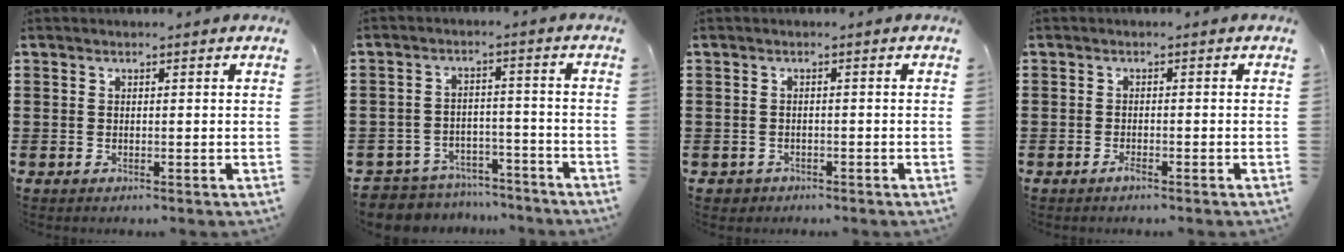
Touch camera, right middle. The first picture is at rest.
{"total": 5.5, "force": [-5.5, 1.0, 0.0], "torque": [-0.015, 0.009, -0.115]}
{"total": 1.0, "force": [-0.9, 0.5, -0.1], "torque": [-0.002, 0.001, -0.020]}
{"total": 2.2, "force": [-1.4, 0.4, 1.7], "torque": [-0.037, -0.005, -0.026]}